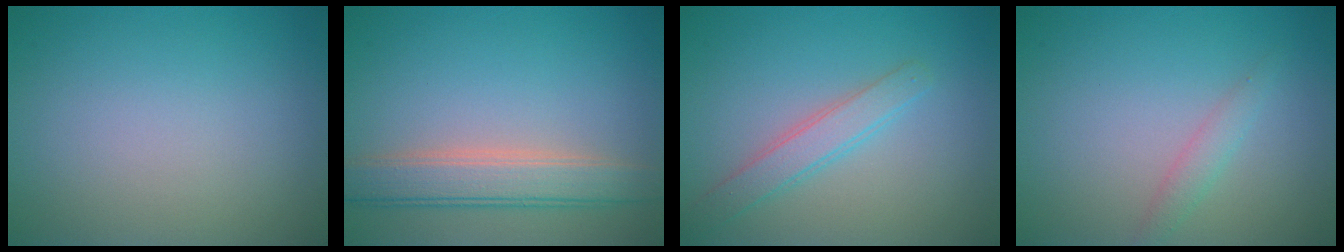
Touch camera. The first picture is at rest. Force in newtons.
{"total": 4.3, "press": 4.3, "slide": 0.4}
{"total": 2.5, "press": 2.5, "slide": 0.1}
{"total": 1.3, "press": 1.3, "slide": 0.0}